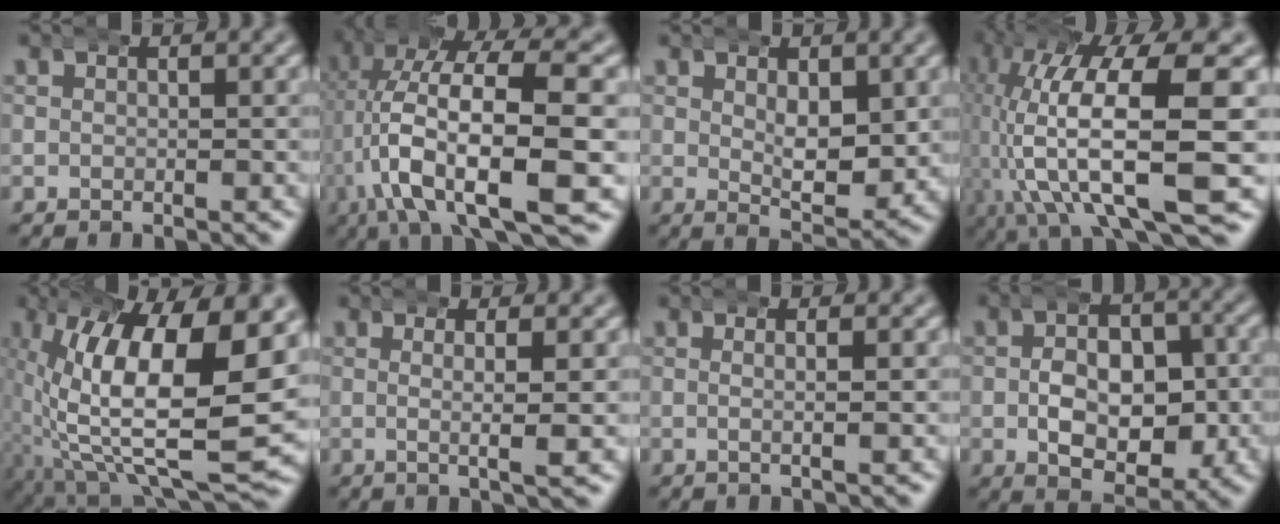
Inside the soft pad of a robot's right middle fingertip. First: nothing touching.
{"total": 11.6, "force": [-1.4, 5.2, 10.3], "torque": [-0.194, -0.017, -0.017]}
{"total": 4.0, "force": [0.9, 1.8, 3.5], "torque": [-0.056, -0.023, 0.020]}
{"total": 13.9, "force": [-0.4, 6.7, 12.2], "torque": [-0.221, -0.015, 0.005]}
{"total": 18.1, "force": [-0.1, 8.9, 15.8], "torque": [-0.258, -0.023, 0.017]}
{"total": 3.2, "force": [0.6, 0.1, 3.1], "torque": [-0.050, 0.004, 0.011]}
{"total": 1.8, "force": [0.1, 0.1, 1.8], "torque": [-0.033, 0.004, 0.001]}
{"total": 8.1, "force": [-1.2, 5.3, 6.1], "torque": [-0.075, -0.014, -0.017]}